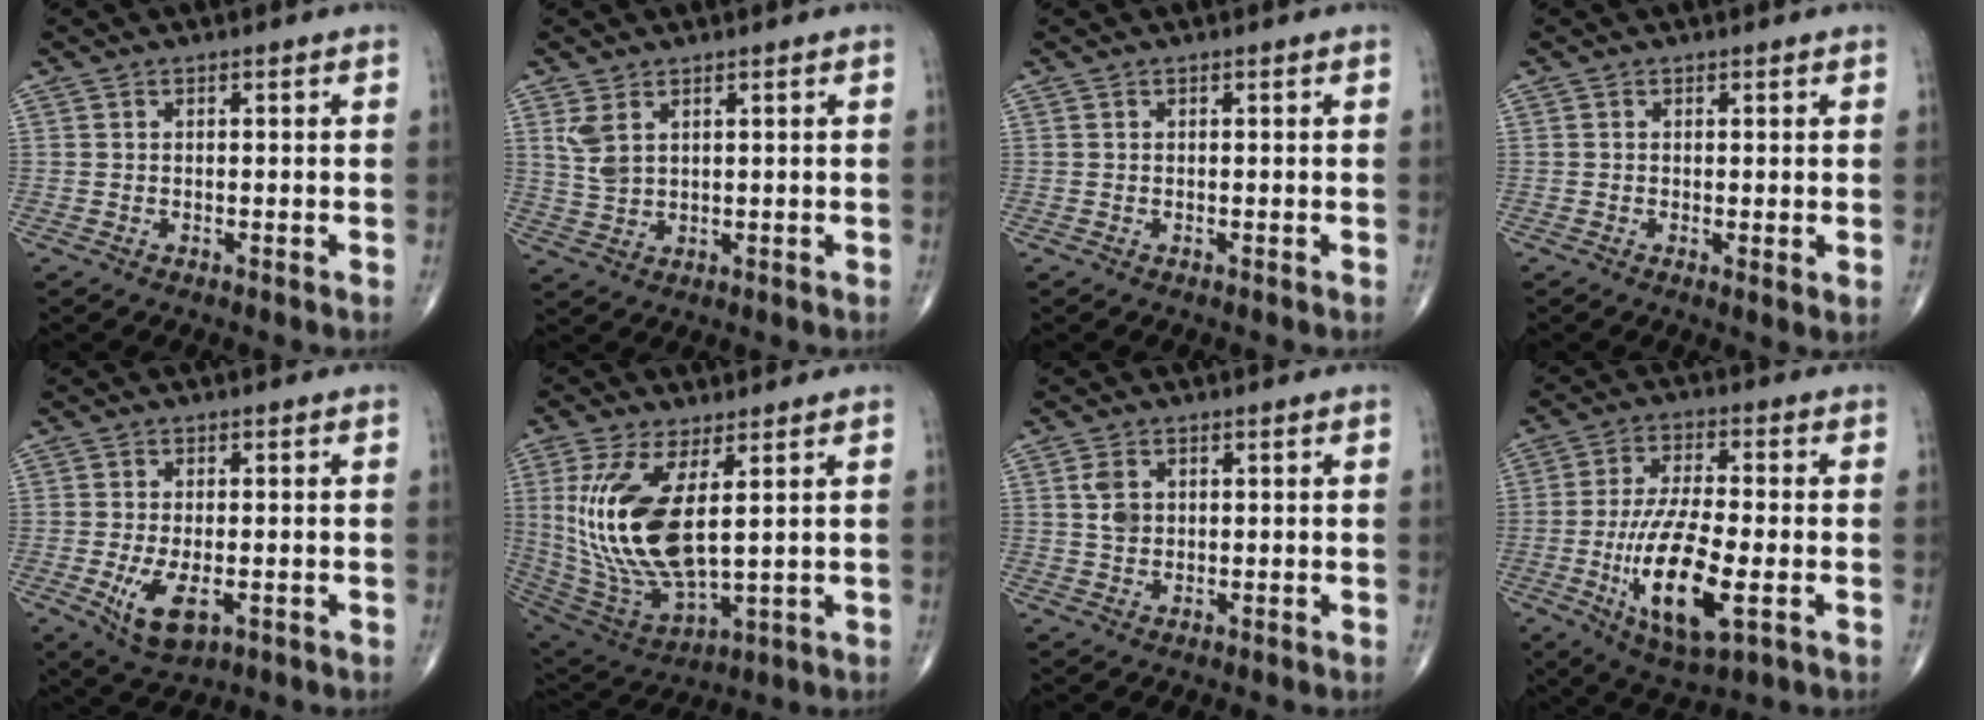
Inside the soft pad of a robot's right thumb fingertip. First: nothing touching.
{"total": 4.2, "force": [1.9, 2.3, 3.0], "torque": [-0.061, -0.004, 0.050]}
{"total": 0.0}
{"total": 1.6, "force": [0.2, 0.4, 1.5], "torque": [-0.026, -0.008, 0.001]}
{"total": 7.2, "force": [-2.0, 3.5, 6.0], "torque": [-0.110, -0.014, -0.026]}
{"total": 18.7, "force": [3.7, 7.6, 16.7], "torque": [-0.352, -0.030, 0.089]}
{"total": 3.3, "force": [0.8, 2.3, 2.2], "torque": [-0.035, -0.002, 0.018]}
{"total": 15.9, "force": [-4.2, 5.2, 14.4], "torque": [-0.275, -0.003, -0.067]}